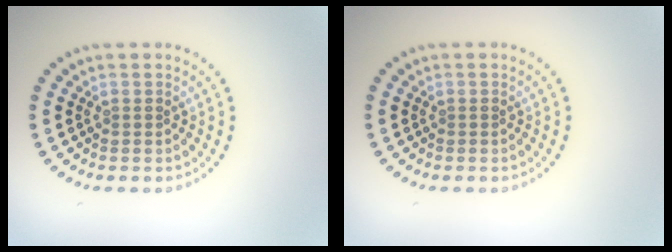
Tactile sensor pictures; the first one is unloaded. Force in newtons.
{"total": 0.0}